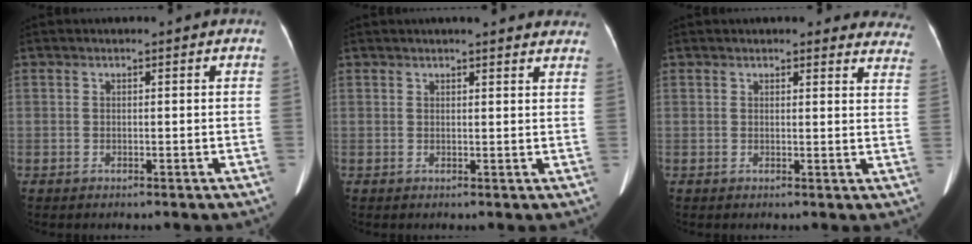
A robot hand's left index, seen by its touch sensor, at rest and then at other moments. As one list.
[{"total": 12.2, "force": [11.1, 2.1, 4.7], "torque": [-0.038, 0.012, 0.112]}, {"total": 13.7, "force": [12.9, 3.1, 3.2], "torque": [0.010, -0.033, 0.109]}]